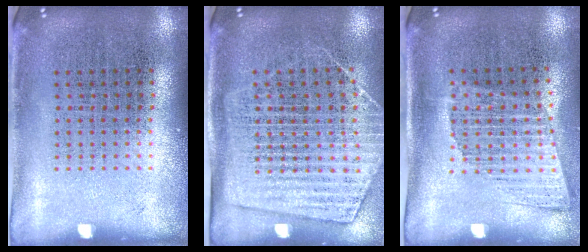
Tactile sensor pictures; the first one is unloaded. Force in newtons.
{"total": 1.9, "press": 1.6, "slide": 0.9}
{"total": 1.3, "press": 1.0, "slide": 0.8}